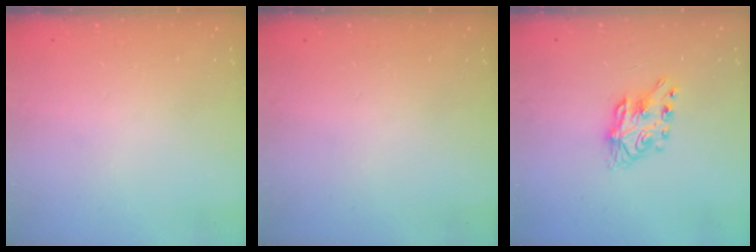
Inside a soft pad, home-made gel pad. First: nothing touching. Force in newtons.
{"total": 0.0}
{"total": 7.1, "press": 7.1, "slide": 0.2}